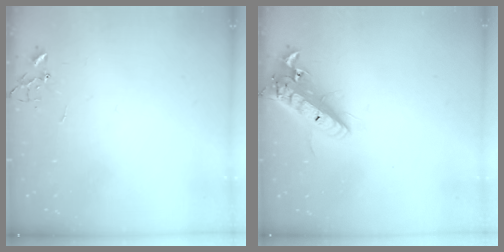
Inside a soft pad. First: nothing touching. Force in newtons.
{"total": 17.1, "press": 16.8, "slide": 3.3}